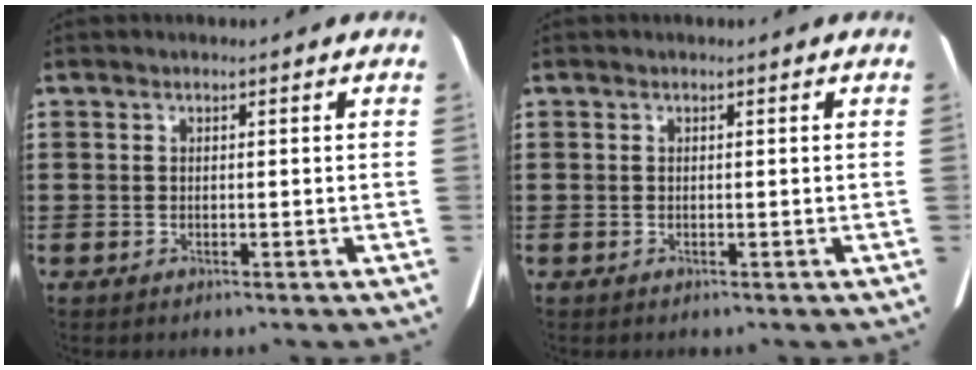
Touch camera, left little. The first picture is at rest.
{"total": 0.0}